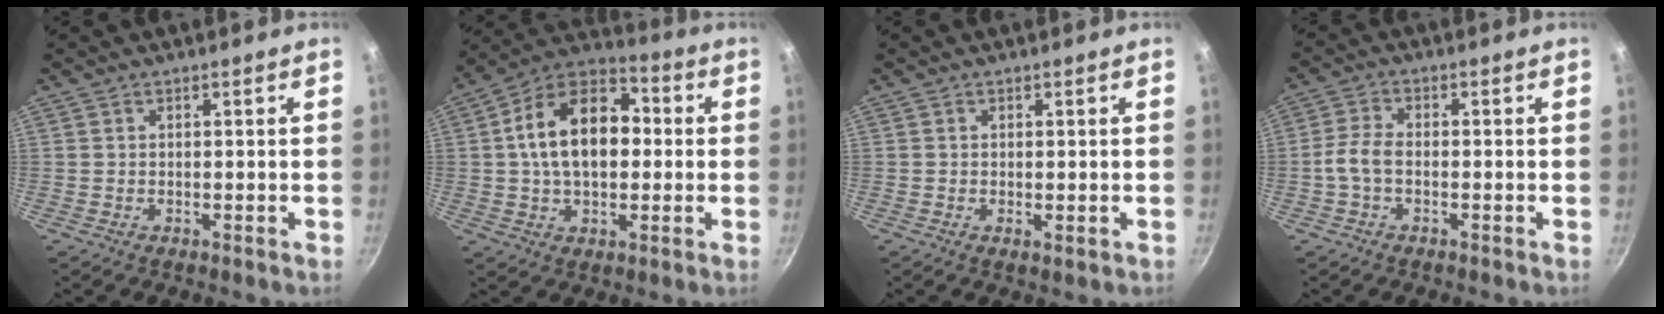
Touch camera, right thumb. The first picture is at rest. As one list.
[{"total": 17.3, "force": [1.2, 11.2, 13.1], "torque": [-0.185, 0.034, 0.003]}, {"total": 1.0, "force": [-0.1, 0.4, 0.9], "torque": [-0.014, -0.004, -0.002]}, {"total": 4.0, "force": [-1.2, 2.1, 3.2], "torque": [-0.074, 0.017, -0.034]}]